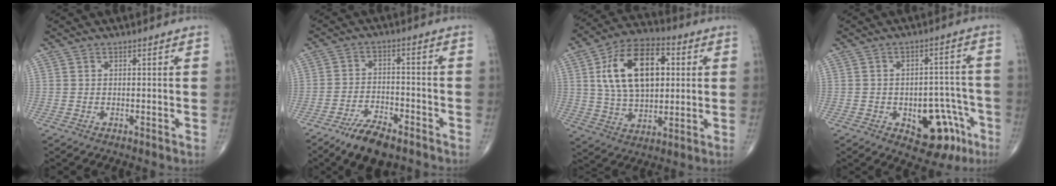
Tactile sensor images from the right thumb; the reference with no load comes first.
{"total": 8.7, "force": [-6.3, 3.2, 5.0], "torque": [-0.080, 0.033, -0.111]}
{"total": 19.0, "force": [4.1, 11.0, 14.9], "torque": [-0.236, 0.009, 0.070]}
{"total": 12.2, "force": [-5.4, 7.0, 8.4], "torque": [-0.066, 0.048, -0.060]}